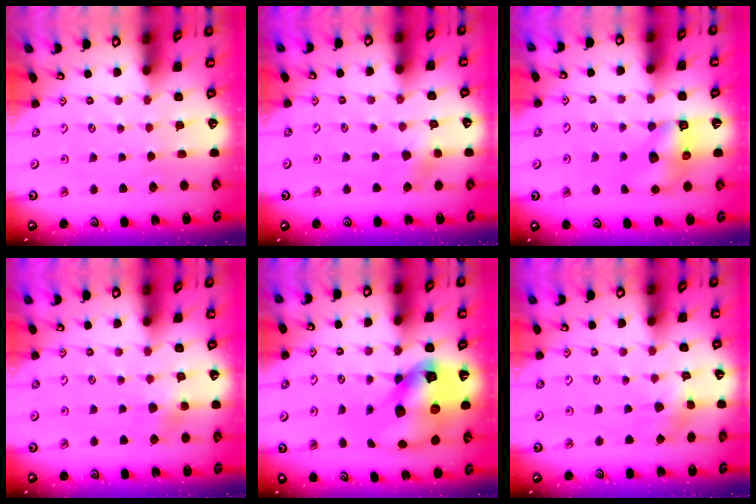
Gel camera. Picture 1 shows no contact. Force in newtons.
{"total": 5.4, "press": 5.4, "slide": 0.5}
{"total": 7.0, "press": 7.0, "slide": 0.9}
{"total": 5.7, "press": 5.7, "slide": 0.4}
{"total": 15.9, "press": 15.8, "slide": 1.9}
{"total": 2.0, "press": 2.0, "slide": 0.3}